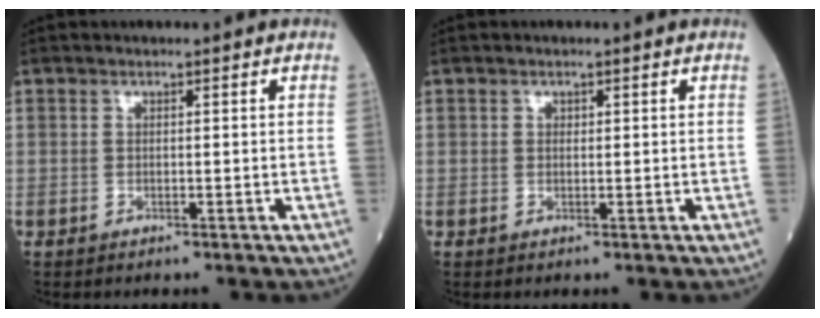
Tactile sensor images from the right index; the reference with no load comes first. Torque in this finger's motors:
{"motor_torque": [-0.13, 0.05, -0.04, -0.01]}